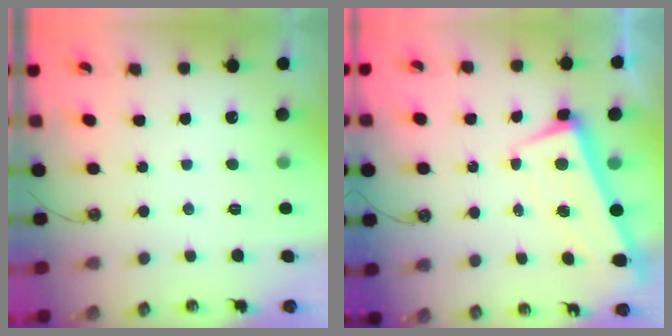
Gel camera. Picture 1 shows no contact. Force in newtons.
{"total": 1.8, "press": 0.8, "slide": 1.6}